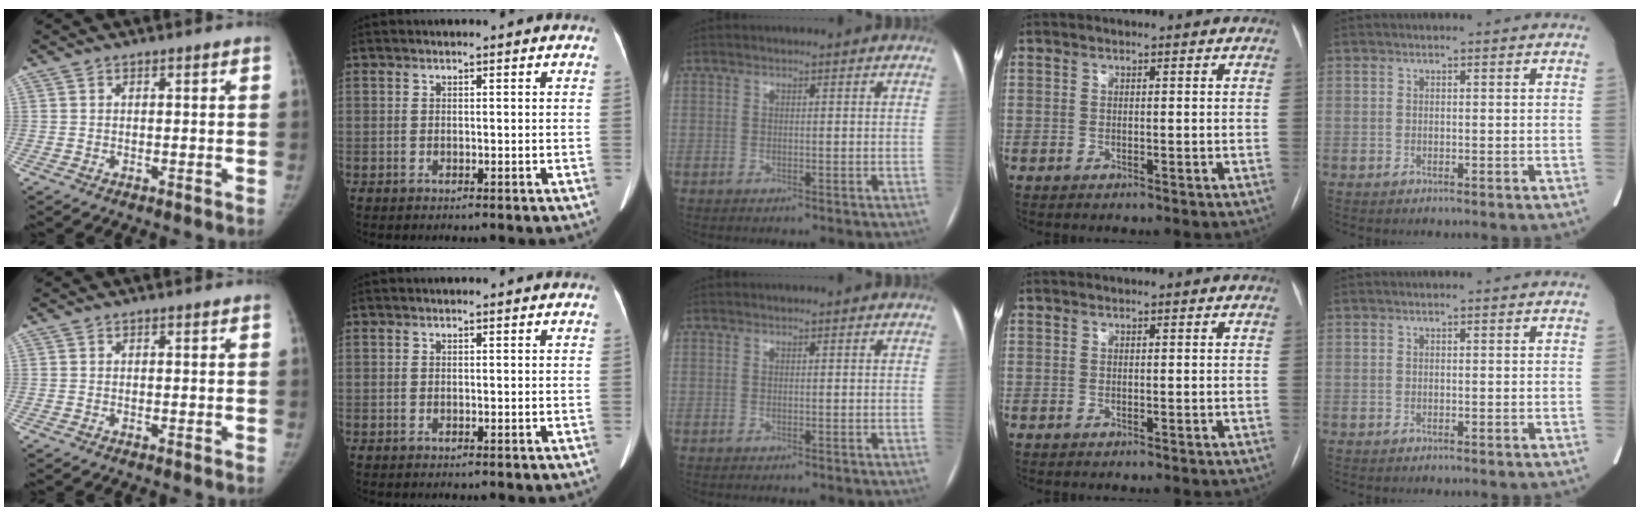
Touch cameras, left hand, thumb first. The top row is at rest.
{}